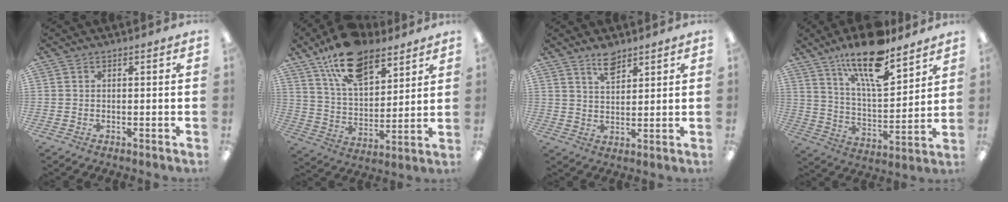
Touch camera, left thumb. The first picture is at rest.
{"total": 17.1, "force": [11.7, 8.3, 9.4], "torque": [-0.170, -0.049, 0.212]}
{"total": 5.7, "force": [4.4, 2.3, 2.8], "torque": [-0.048, -0.019, 0.078]}
{"total": 19.0, "force": [13.5, 6.0, 11.9], "torque": [-0.194, -0.081, 0.224]}